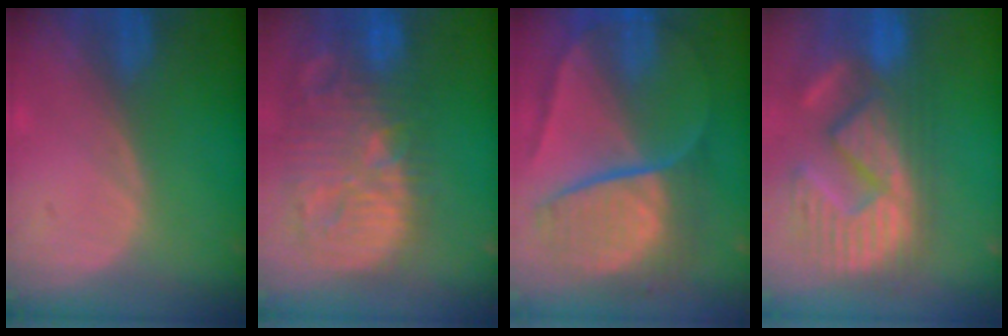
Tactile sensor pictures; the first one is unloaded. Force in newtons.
{"total": 14.6, "press": 12.6, "slide": 7.3}
{"total": 10.4, "press": 10.3, "slide": 1.1}
{"total": 13.8, "press": 12.2, "slide": 6.4}